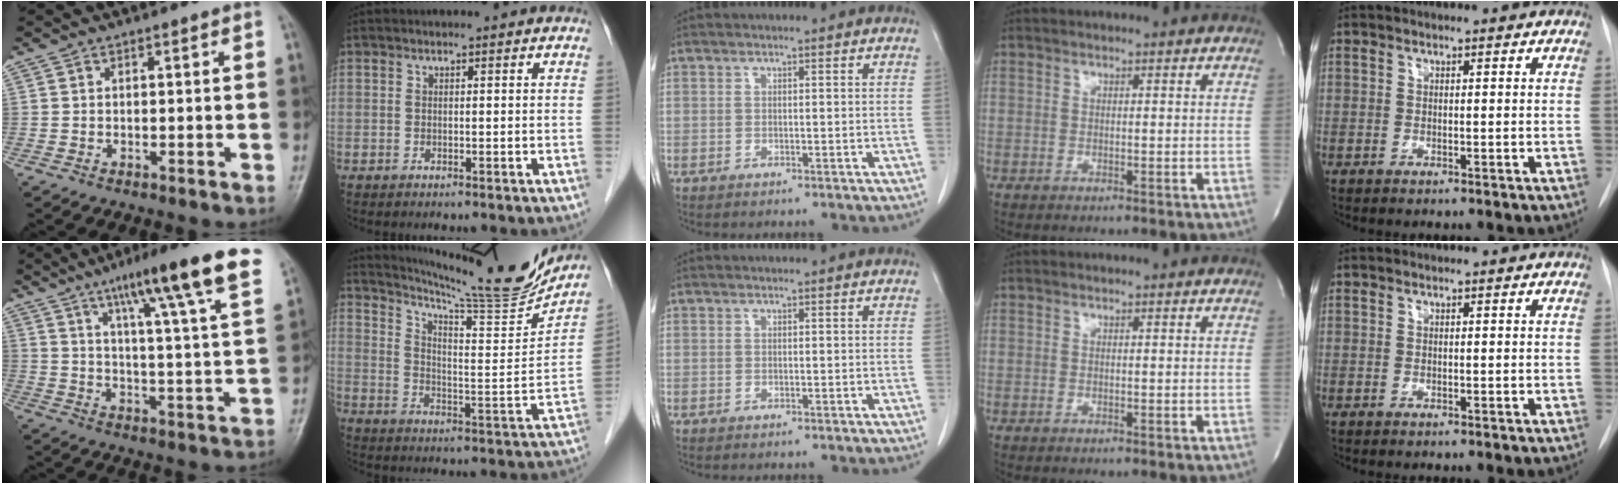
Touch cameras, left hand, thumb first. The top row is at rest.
{"thumb": {"total": 19.9, "force": [12.4, 1.9, 15.5], "torque": [-0.212, -0.036, 0.170]}, "index": {"total": 18.8, "force": [17.7, -0.6, 6.3], "torque": [-0.110, -0.058, 0.256]}}